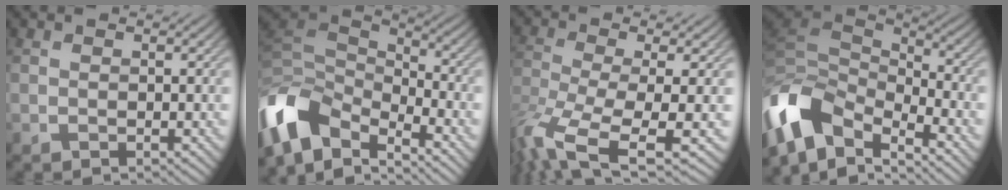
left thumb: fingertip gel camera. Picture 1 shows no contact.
{"total": 11.9, "force": [-7.0, 6.7, 6.9], "torque": [-0.176, -0.014, -0.135]}
{"total": 10.4, "force": [-4.9, 3.1, 8.6], "torque": [-0.188, -0.029, -0.084]}
{"total": 12.6, "force": [-6.4, 7.3, 8.1], "torque": [-0.205, -0.018, -0.117]}